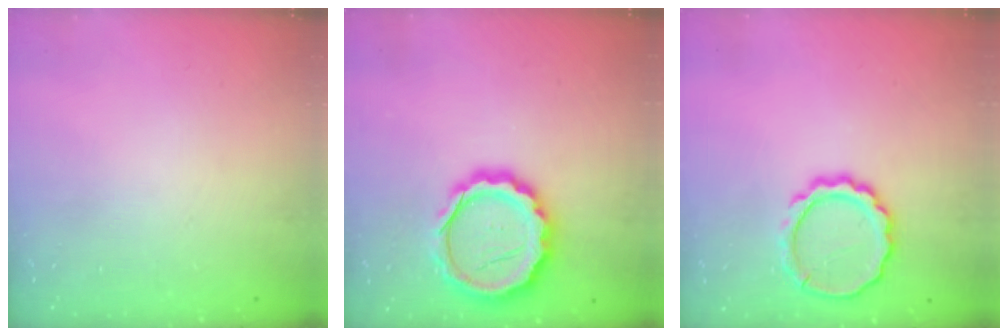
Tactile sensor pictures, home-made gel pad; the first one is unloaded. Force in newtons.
{"total": 16.0, "press": 15.7, "slide": 3.1}
{"total": 11.2, "press": 11.1, "slide": 1.5}